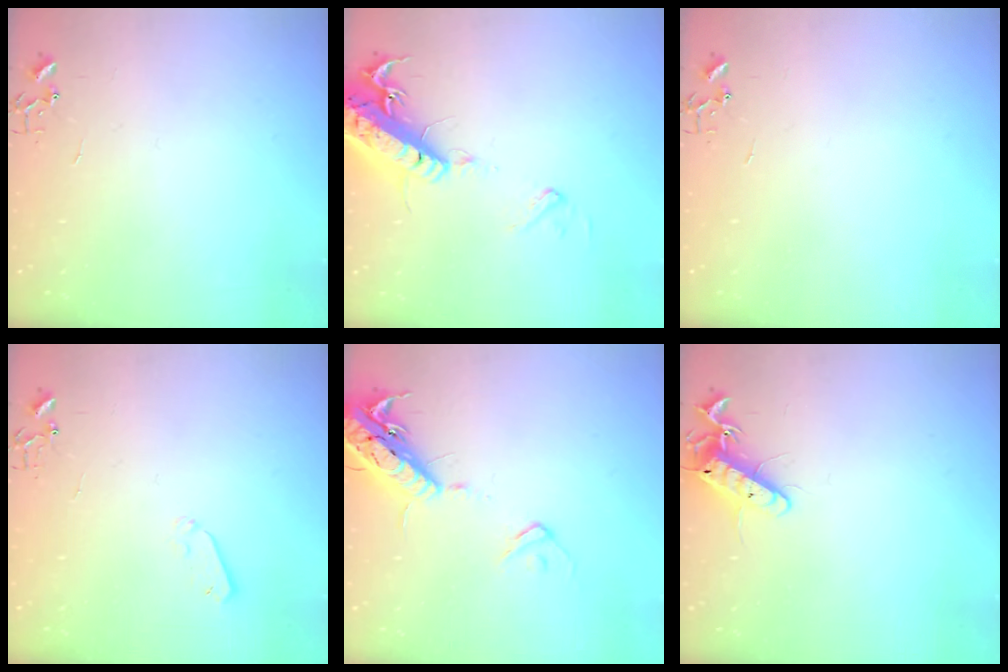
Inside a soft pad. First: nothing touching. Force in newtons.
{"total": 18.9, "press": 18.5, "slide": 3.9}
{"total": 0.0}
{"total": 4.2, "press": 4.2, "slide": 0.7}
{"total": 17.1, "press": 16.7, "slide": 3.7}
{"total": 12.8, "press": 12.8, "slide": 0.6}